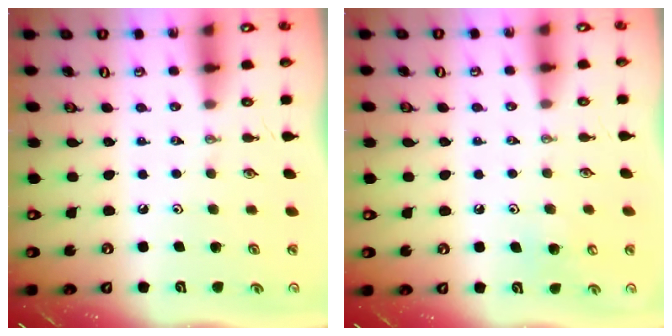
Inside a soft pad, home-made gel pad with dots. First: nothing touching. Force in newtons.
{"total": 6.2, "press": 6.2, "slide": 0.8}